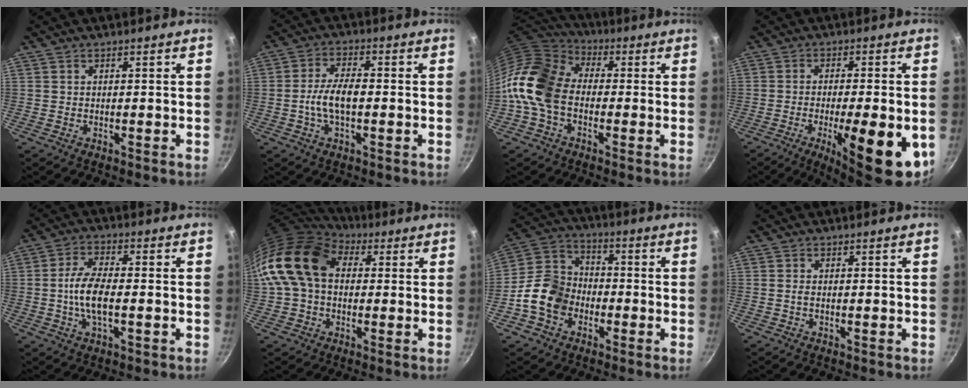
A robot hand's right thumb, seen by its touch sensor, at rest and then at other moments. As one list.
[{"total": 7.1, "force": [-1.0, 3.1, 6.2], "torque": [-0.116, 0.018, -0.025]}, {"total": 14.5, "force": [-2.4, 10.2, 10.0], "torque": [-0.171, 0.037, -0.073]}, {"total": 15.3, "force": [-5.0, 4.2, 13.9], "torque": [-0.189, 0.005, -0.068]}, {"total": 8.1, "force": [-1.1, 3.3, 7.3], "torque": [-0.146, 0.011, -0.028]}, {"total": 16.4, "force": [2.8, 11.7, 11.2], "torque": [-0.192, 0.025, 0.036]}, {"total": 11.7, "force": [-3.9, 9.1, 6.1], "torque": [-0.086, 0.038, -0.091]}, {"total": 0.7, "force": [-0.1, 0.3, 0.6], "torque": [-0.014, 0.001, -0.004]}]